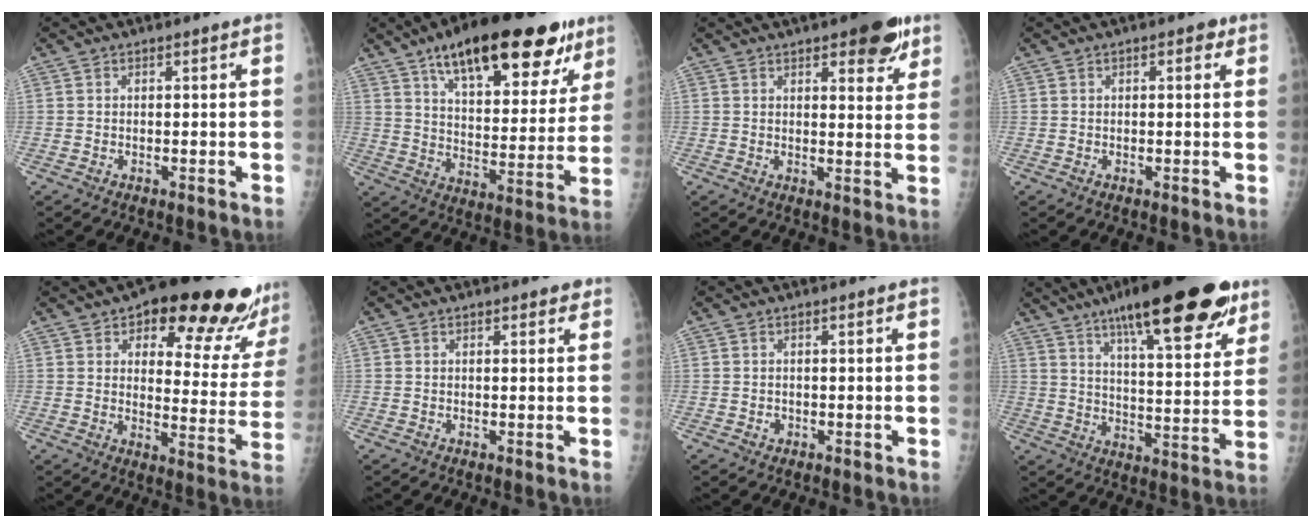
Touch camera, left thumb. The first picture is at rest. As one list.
[{"total": 27.1, "force": [16.3, 10.5, 18.9], "torque": [-0.243, -0.027, 0.244]}, {"total": 9.1, "force": [5.5, 3.4, 6.4], "torque": [-0.055, -0.023, 0.068]}, {"total": 2.1, "force": [0.9, 1.1, 1.6], "torque": [-0.014, 0.001, 0.009]}, {"total": 22.6, "force": [15.8, 7.6, 14.2], "torque": [-0.135, -0.071, 0.199]}, {"total": 1.5, "force": [1.1, 0.8, 0.6], "torque": [0.004, -0.004, 0.009]}, {"total": 0.8, "force": [-0.1, 0.7, 0.2], "torque": [-0.001, 0.001, -0.001]}, {"total": 25.1, "force": [15.7, 7.0, 18.3], "torque": [-0.240, -0.040, 0.234]}]